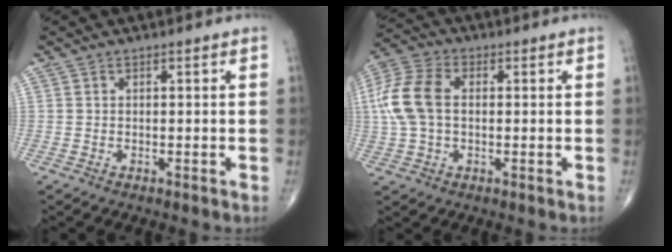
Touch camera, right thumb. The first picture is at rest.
{"total": 11.3, "force": [0.9, 7.2, 8.6], "torque": [-0.198, 0.024, 0.013]}